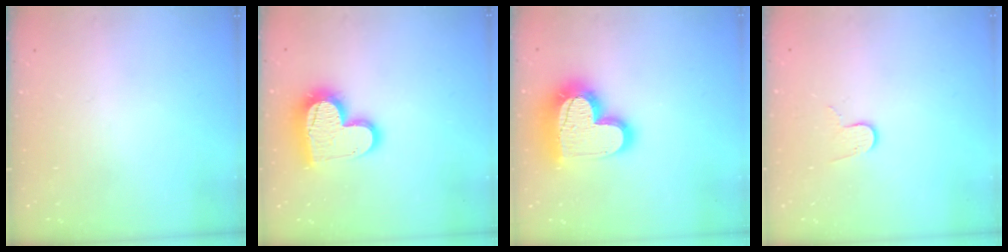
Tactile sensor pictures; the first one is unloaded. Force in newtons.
{"total": 15.2, "press": 15.1, "slide": 1.4}
{"total": 21.1, "press": 21.0, "slide": 1.9}
{"total": 6.0, "press": 6.0, "slide": 0.2}